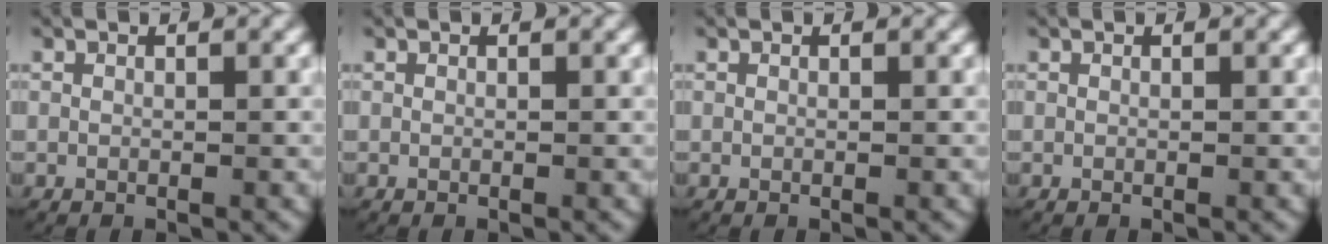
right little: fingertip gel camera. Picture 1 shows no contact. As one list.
[{"total": 0.0}, {"total": 0.0}, {"total": 0.0}]